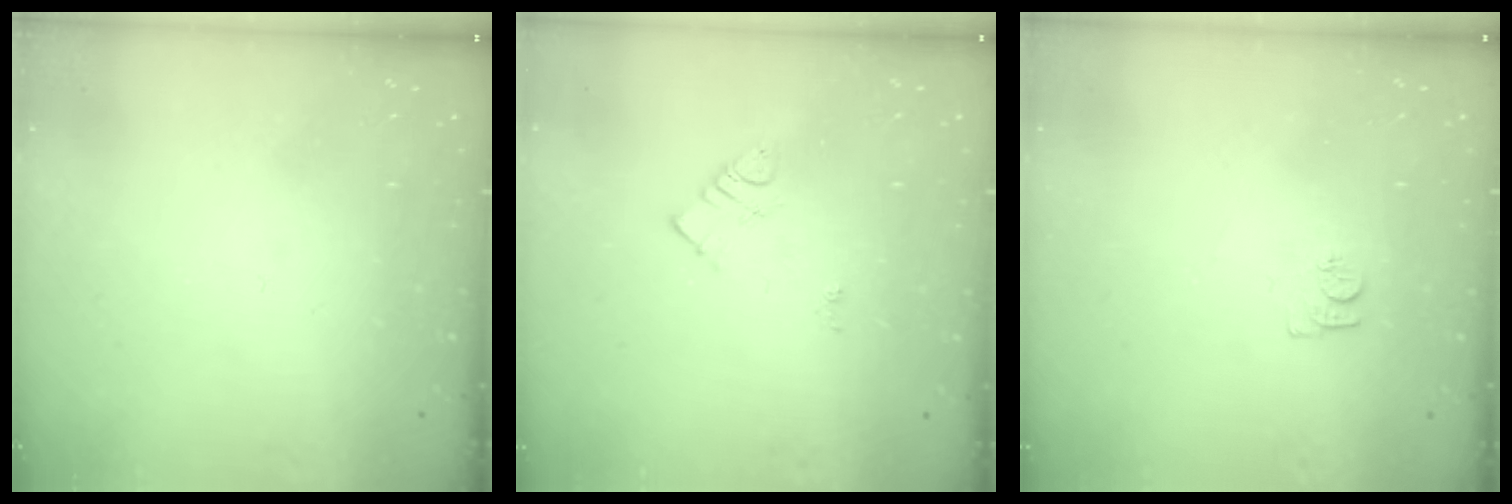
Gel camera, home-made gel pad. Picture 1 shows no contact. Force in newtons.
{"total": 5.0, "press": 4.9, "slide": 0.7}
{"total": 7.0, "press": 7.0, "slide": 0.7}